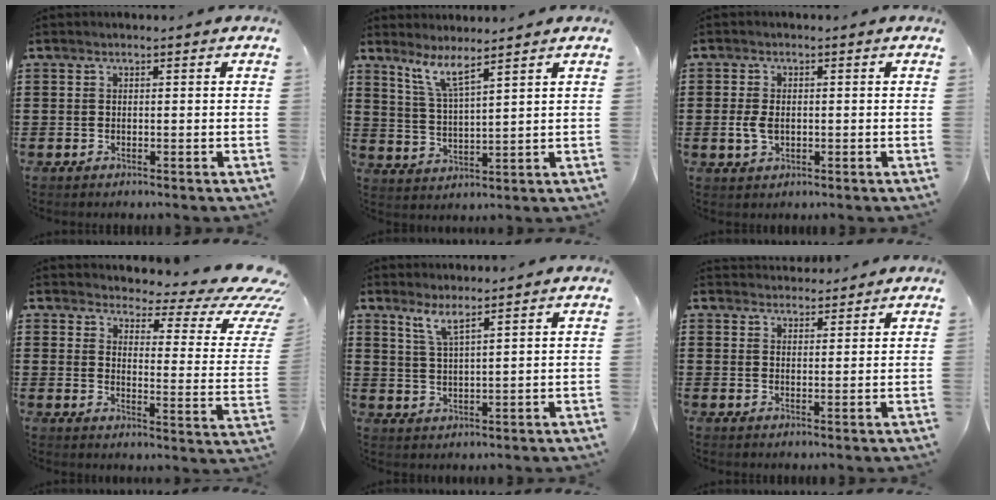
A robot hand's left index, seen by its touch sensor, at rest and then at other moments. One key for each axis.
{"total": 5.6, "fx": 4.3, "fy": 0.2, "fz": 3.6, "tx": -0.084, "ty": -0.015, "tz": 0.074}
{"total": 3.1, "fx": -0.4, "fy": 1.9, "fz": 2.4, "tx": -0.063, "ty": -0.002, "tz": -0.011}
{"total": 5.4, "fx": 4.1, "fy": 1.6, "fz": 3.1, "tx": -0.056, "ty": -0.035, "tz": 0.064}
{"total": 3.7, "fx": 2.9, "fy": -0.1, "fz": 2.2, "tx": -0.053, "ty": -0.006, "tz": 0.053}
{"total": 2.4, "fx": 2.3, "fy": 0.5, "fz": -0.2, "tx": -0.002, "ty": -0.004, "tz": 0.045}